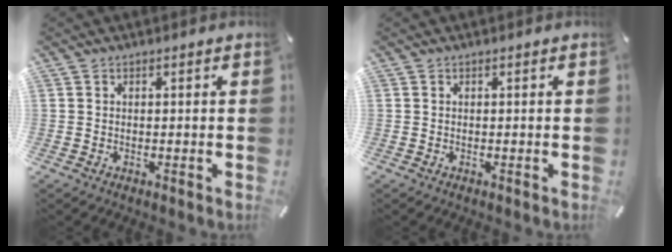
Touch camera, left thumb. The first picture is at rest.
{"total": 0.0}